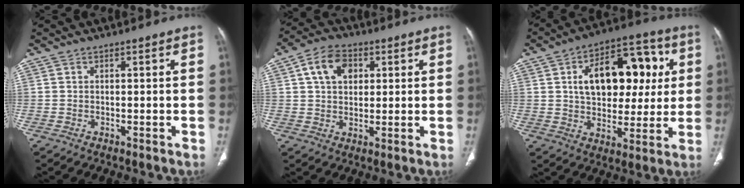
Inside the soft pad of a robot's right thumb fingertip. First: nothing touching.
{"total": 8.7, "force": [2.8, 6.1, 5.5], "torque": [-0.077, 0.005, 0.043]}
{"total": 19.4, "force": [4.2, 11.9, 14.8], "torque": [-0.172, 0.019, 0.065]}